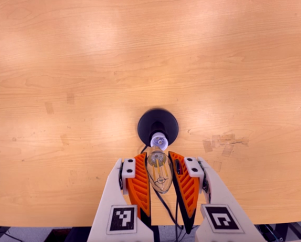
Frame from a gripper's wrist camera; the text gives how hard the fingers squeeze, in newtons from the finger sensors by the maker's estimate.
{"total": 19.7, "left": 21.6, "right": 17.8}